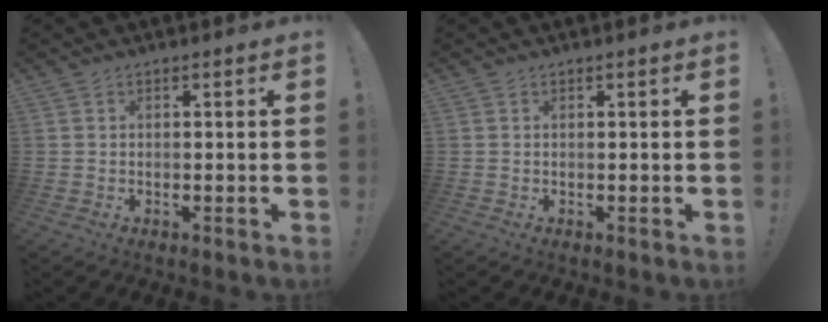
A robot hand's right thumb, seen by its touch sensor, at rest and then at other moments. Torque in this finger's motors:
{"motor_torque": [0.00, 0.00, -0.01, 0.01, 0.00]}